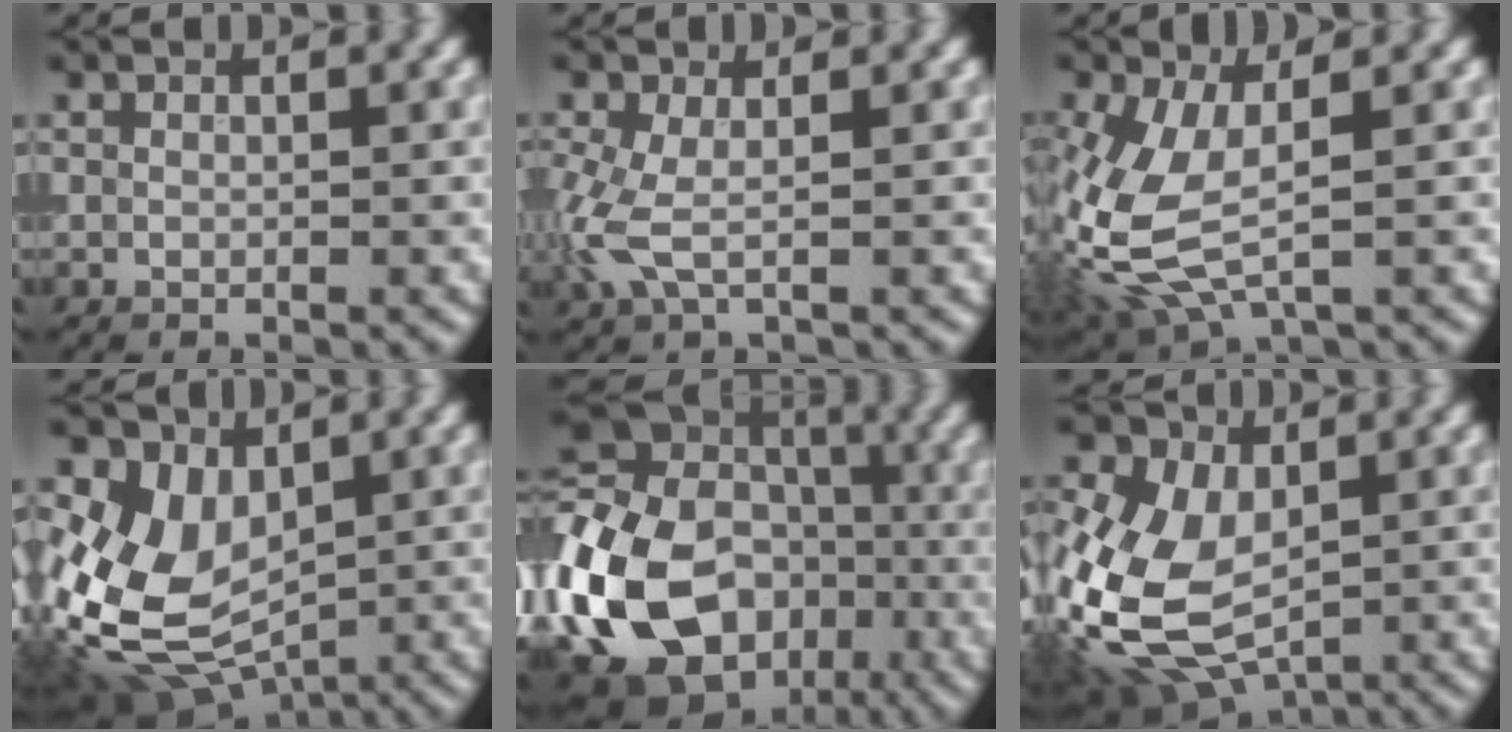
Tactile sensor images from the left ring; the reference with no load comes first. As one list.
[{"total": 3.9, "force": [-0.5, 1.9, 3.3], "torque": [-0.106, -0.006, -0.015]}, {"total": 7.3, "force": [-0.4, 3.9, 6.2], "torque": [-0.167, -0.013, -0.005]}, {"total": 10.1, "force": [-0.5, 7.4, 6.8], "torque": [-0.146, -0.023, -0.002]}, {"total": 19.0, "force": [-5.8, 14.2, 11.2], "torque": [-0.268, -0.010, -0.113]}, {"total": 13.2, "force": [-2.0, 8.4, 10.0], "torque": [-0.241, -0.021, -0.041]}]